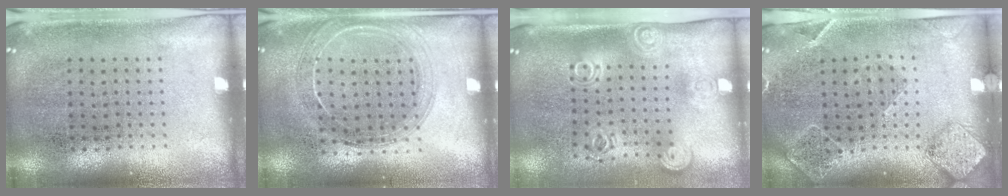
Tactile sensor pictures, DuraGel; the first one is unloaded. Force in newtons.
{"total": 1.6, "press": 1.6, "slide": 0.4}
{"total": 1.9, "press": 1.4, "slide": 1.3}
{"total": 1.6, "press": 1.6, "slide": 0.3}